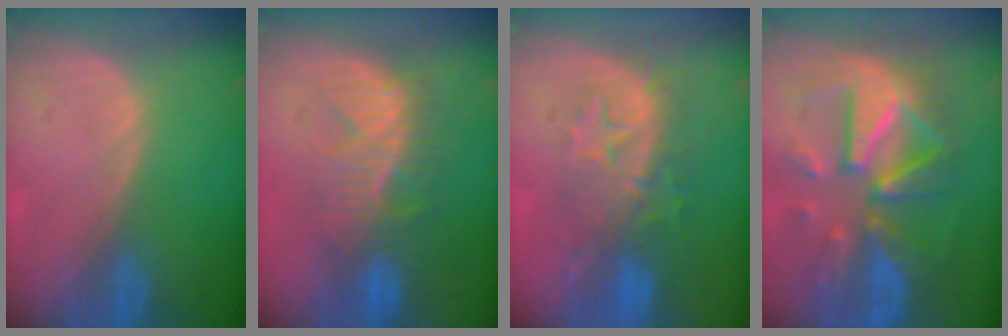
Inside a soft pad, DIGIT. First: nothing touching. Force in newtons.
{"total": 8.3, "press": 8.2, "slide": 1.5}
{"total": 9.1, "press": 8.6, "slide": 3.0}
{"total": 12.3, "press": 12.3, "slide": 1.1}